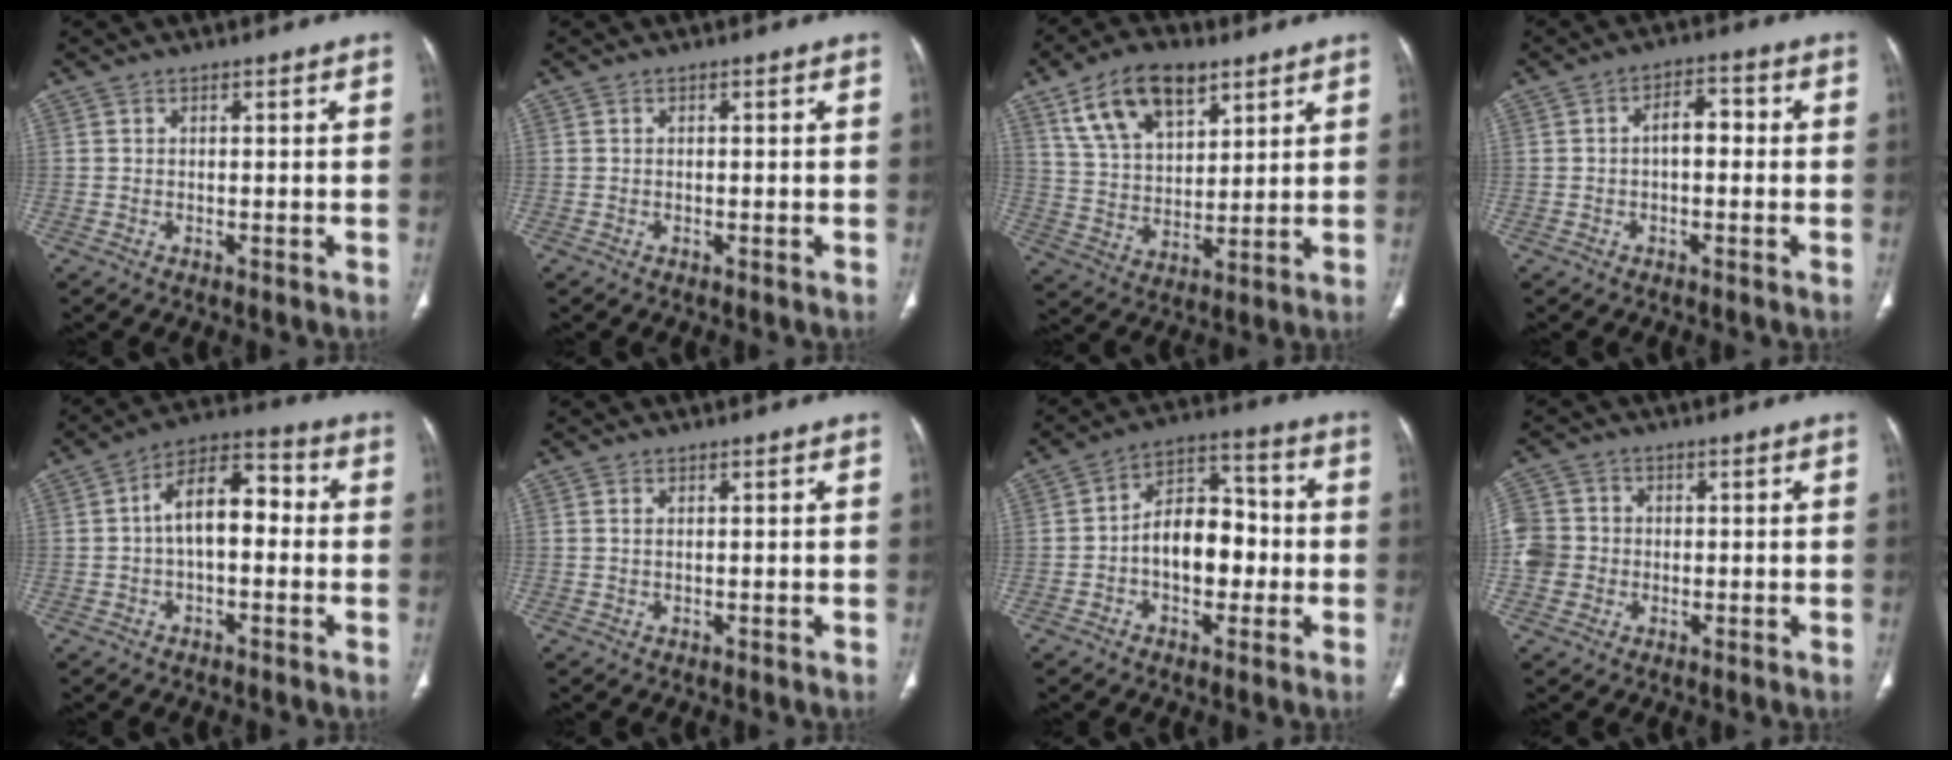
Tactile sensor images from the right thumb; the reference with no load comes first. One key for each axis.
{"total": 0.0}
{"total": 14.9, "fx": 8.4, "fy": 8.1, "fz": 9.3, "tx": -0.138, "ty": -0.025, "tz": 0.159}
{"total": 4.6, "fx": -0.2, "fy": 2.6, "fz": 3.8, "tx": -0.047, "ty": 0.020, "tz": -0.011}
{"total": 11.0, "fx": 0.0, "fy": 6.1, "fz": 9.1, "tx": -0.134, "ty": 0.041, "tz": -0.010}
{"total": 0.6, "fx": 0.3, "fy": 0.3, "fz": 0.5, "tx": -0.013, "ty": 0.003, "tz": 0.006}
{"total": 11.5, "fx": -1.7, "fy": 7.4, "fz": 8.6, "tx": -0.100, "ty": 0.038, "tz": -0.038}
{"total": 6.9, "fx": -0.8, "fy": 6.5, "fz": 2.1, "tx": -0.031, "ty": 0.015, "tz": -0.016}